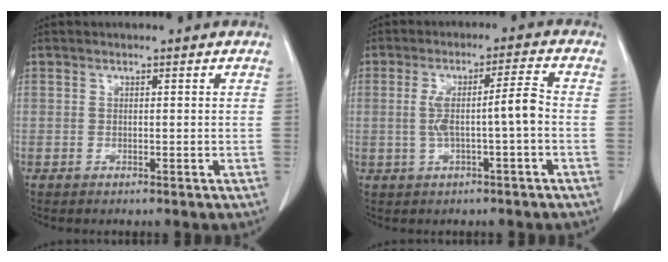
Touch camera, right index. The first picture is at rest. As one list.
[{"total": 6.3, "force": [-0.8, 0.0, 6.3], "torque": [-0.117, 0.020, -0.008]}]